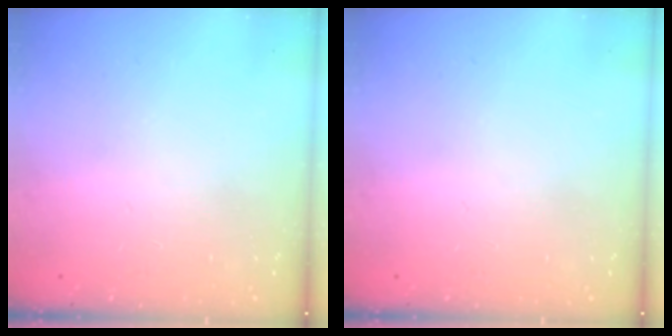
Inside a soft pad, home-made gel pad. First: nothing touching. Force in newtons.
{"total": 0.0}